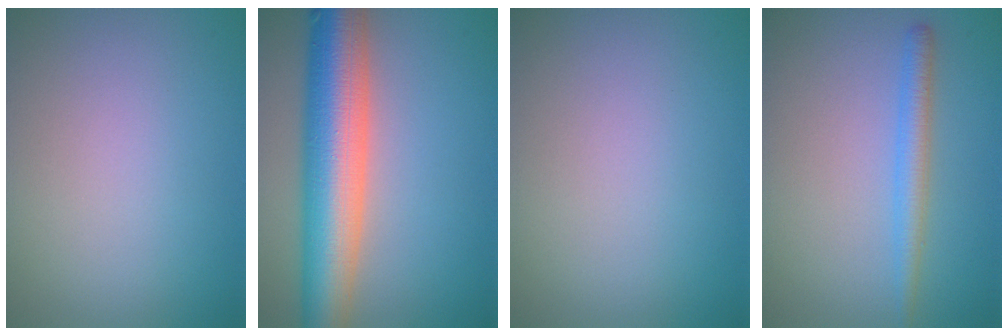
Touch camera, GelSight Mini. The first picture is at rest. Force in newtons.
{"total": 10.2, "press": 10.2, "slide": 0.6}
{"total": 0.0}
{"total": 2.3, "press": 2.3, "slide": 0.1}